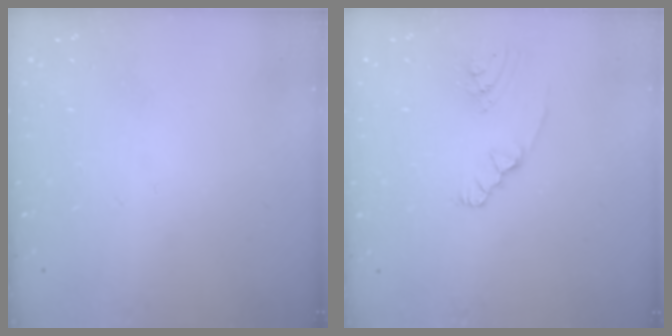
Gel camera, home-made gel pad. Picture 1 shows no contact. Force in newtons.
{"total": 2.7, "press": 2.5, "slide": 1.0}